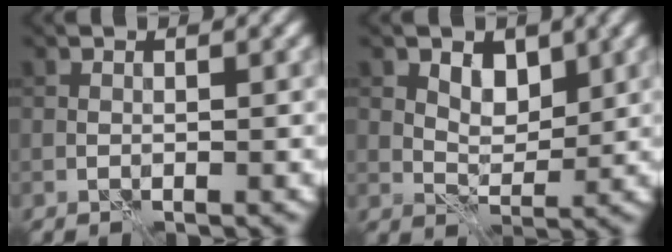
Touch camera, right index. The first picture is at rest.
{"total": 2.7, "force": [1.4, 1.7, 1.5], "torque": [-0.030, -0.009, 0.020]}